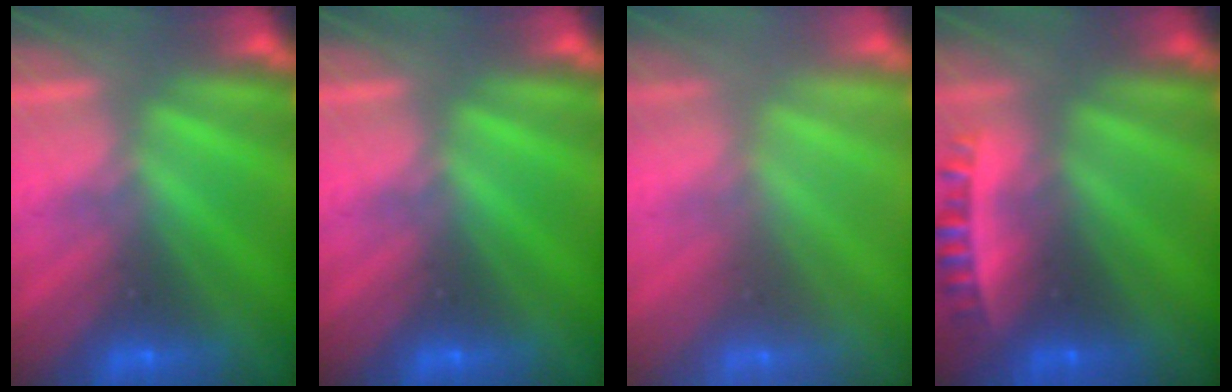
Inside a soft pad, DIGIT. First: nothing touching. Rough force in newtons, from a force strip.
{"total": 0.0}
{"total": 2.7}
{"total": 2.4}